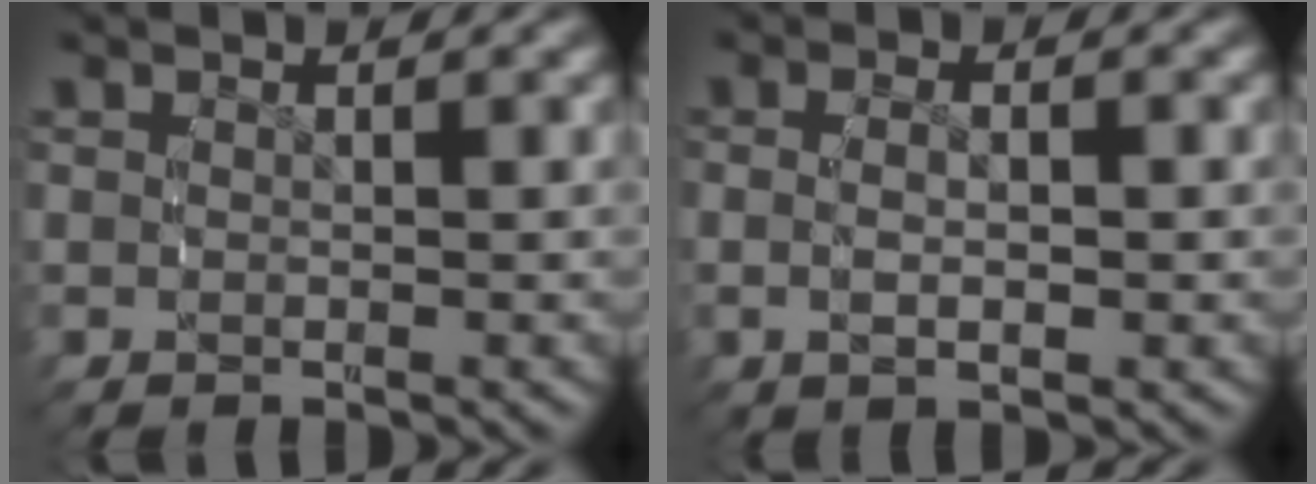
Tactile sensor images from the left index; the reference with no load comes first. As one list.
[{"total": 2.9, "force": [-0.2, 1.1, 2.6], "torque": [-0.047, 0.005, -0.004]}]